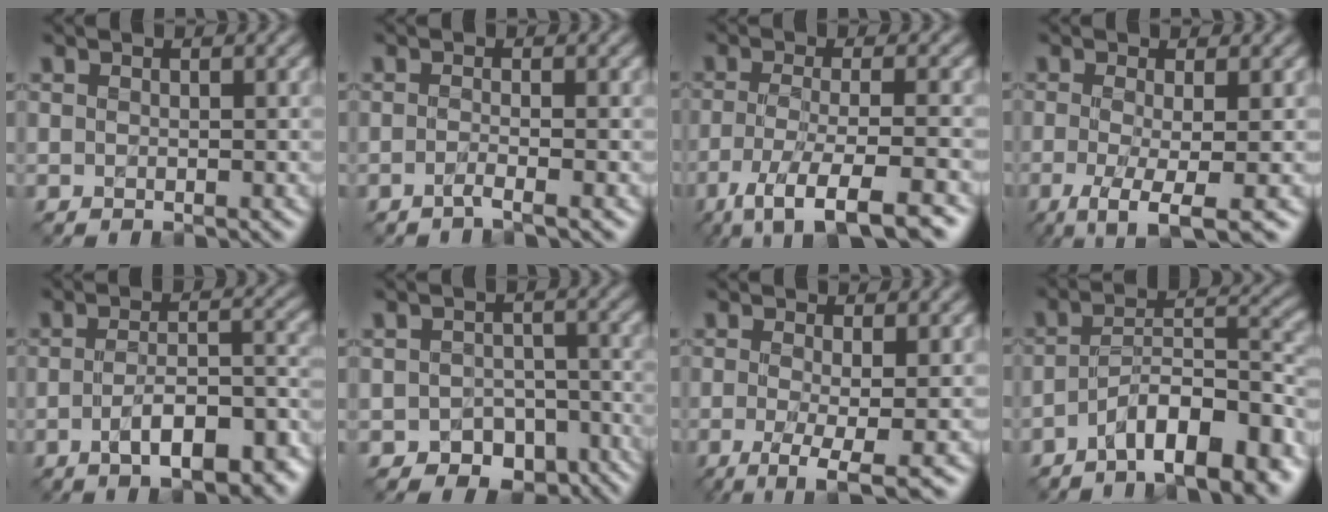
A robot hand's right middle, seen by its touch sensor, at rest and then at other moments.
{"total": 1.1, "force": [-0.6, 0.2, 1.0], "torque": [-0.014, -0.002, -0.023]}
{"total": 7.2, "force": [-4.2, 1.7, 5.6], "torque": [-0.093, -0.004, -0.076]}
{"total": 4.8, "force": [-1.5, 1.0, 4.5], "torque": [-0.075, -0.006, -0.035]}
{"total": 7.5, "force": [-3.5, 2.7, 6.0], "torque": [-0.090, 0.002, -0.054]}
{"total": 5.7, "force": [-3.8, 3.7, 1.9], "torque": [-0.016, -0.009, -0.049]}
{"total": 4.0, "force": [-0.9, 0.8, 3.9], "torque": [-0.069, -0.006, -0.022]}
{"total": 9.4, "force": [-5.5, 3.0, 7.0], "torque": [-0.101, 0.010, -0.098]}